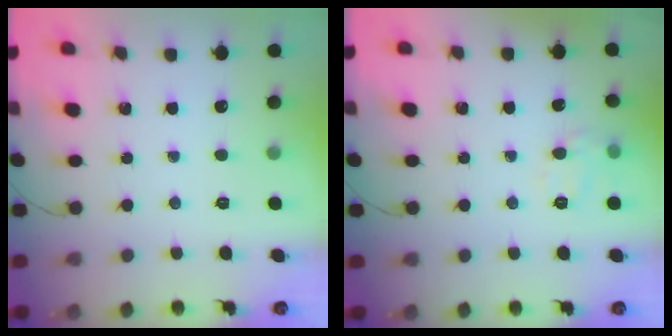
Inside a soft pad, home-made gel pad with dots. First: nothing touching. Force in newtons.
{"total": 8.2, "press": 8.2, "slide": 1.0}